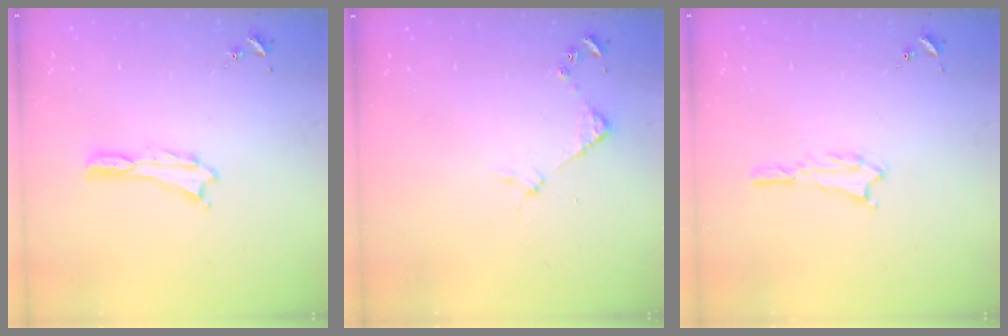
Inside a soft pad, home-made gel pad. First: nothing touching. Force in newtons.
{"total": 3.7, "press": 3.7, "slide": 0.2}
{"total": 1.8, "press": 1.8, "slide": 0.2}